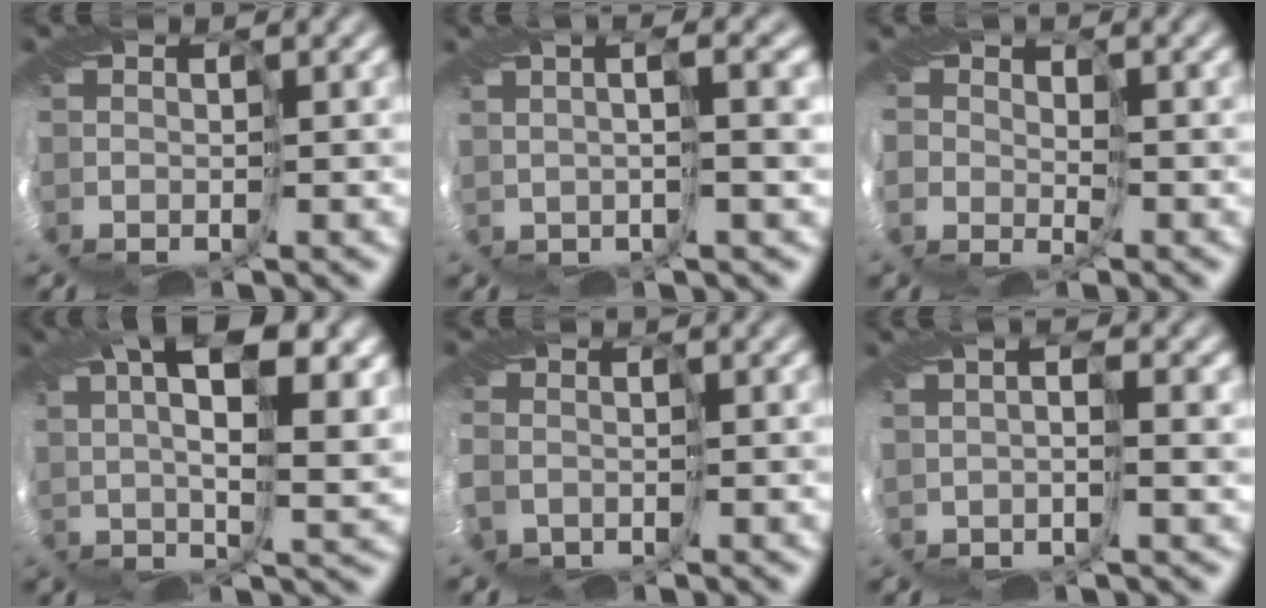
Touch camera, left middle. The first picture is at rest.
{"total": 3.6, "force": [1.4, 0.6, 3.2], "torque": [-0.031, 0.028, 0.009]}
{"total": 1.3, "force": [0.8, 0.7, -0.8], "torque": [0.006, -0.003, 0.020]}
{"total": 9.6, "force": [4.7, 3.0, 7.8], "torque": [-0.112, 0.014, 0.069]}
{"total": 5.5, "force": [-1.1, 4.8, 2.3], "torque": [-0.068, -0.012, -0.020]}
{"total": 1.2, "force": [0.9, -0.6, 0.5], "torque": [-0.004, 0.011, 0.015]}